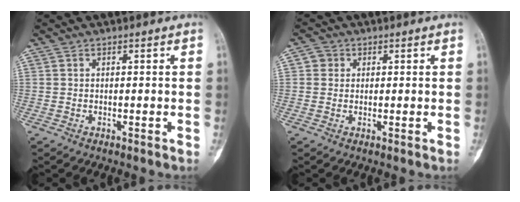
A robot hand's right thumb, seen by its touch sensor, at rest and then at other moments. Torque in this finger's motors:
{"motor_torque": [0.03, -0.33, 0.24, -0.03, -0.05]}